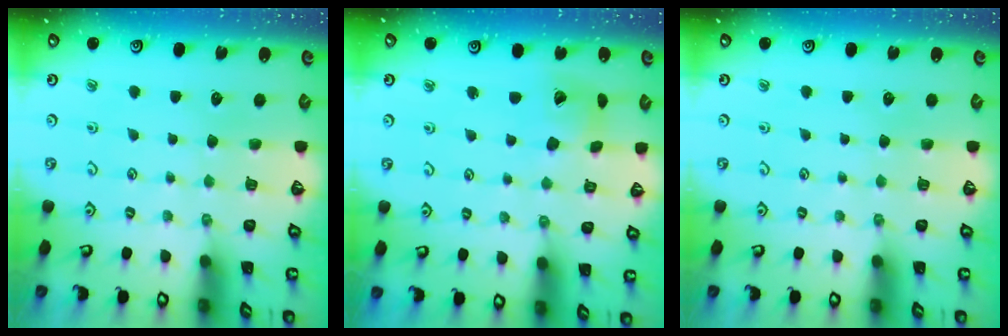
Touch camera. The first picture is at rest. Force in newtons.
{"total": 9.2, "press": 9.1, "slide": 1.2}
{"total": 0.0}